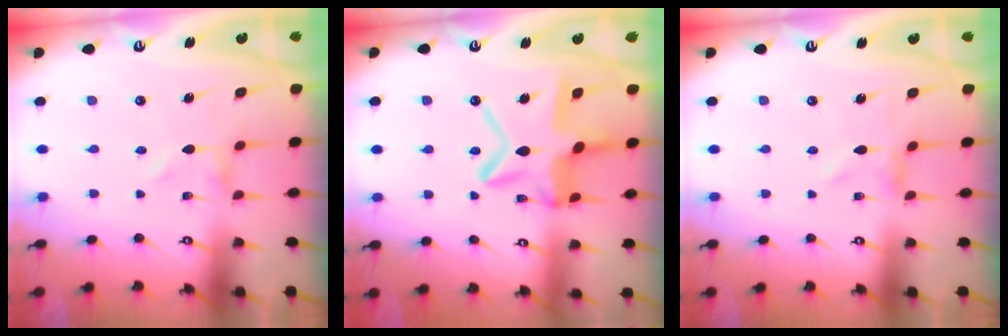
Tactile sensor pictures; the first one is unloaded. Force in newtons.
{"total": 15.0, "press": 14.9, "slide": 1.5}
{"total": 0.0}